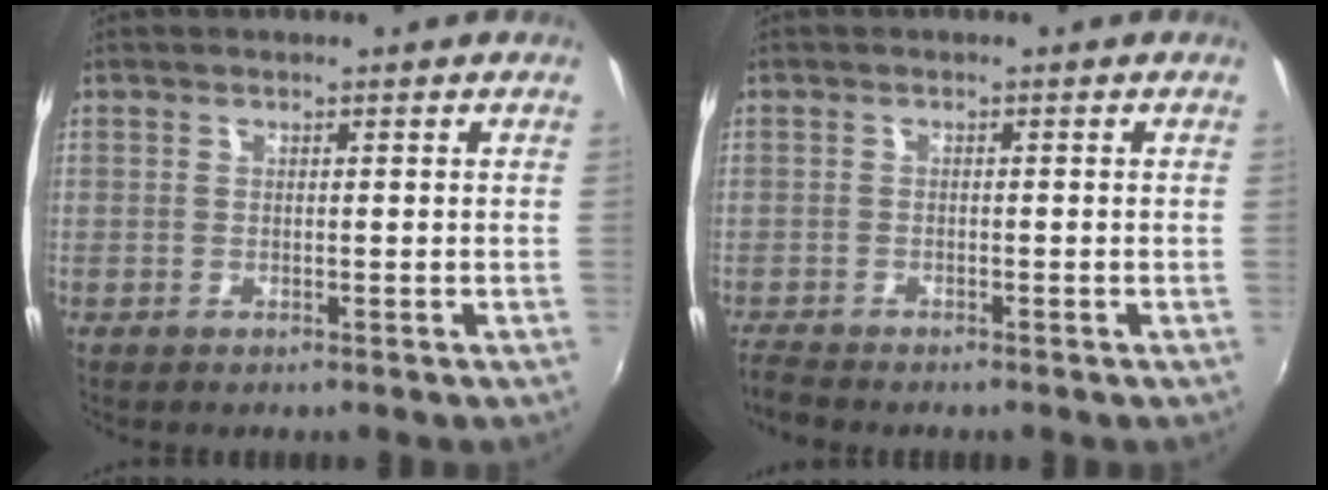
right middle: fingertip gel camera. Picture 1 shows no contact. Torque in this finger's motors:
{"motor_torque": [0.12, -0.15, 0.00, 0.01]}